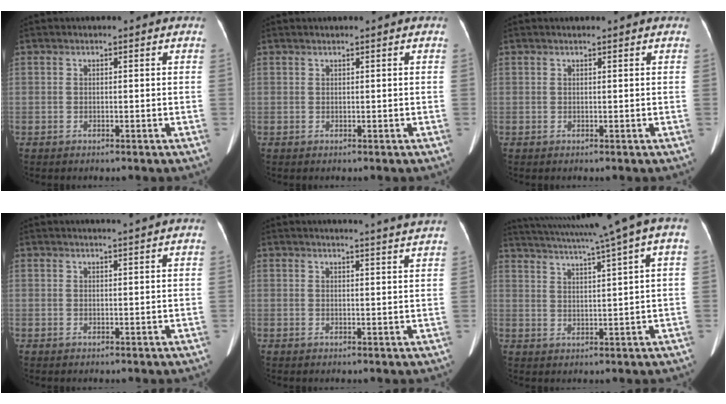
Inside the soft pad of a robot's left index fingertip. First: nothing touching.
{"total": 0.0}
{"total": 0.8, "force": [0.8, -0.2, 0.2], "torque": [-0.007, 0.011, 0.016]}
{"total": 2.6, "force": [2.2, -0.8, 1.0], "torque": [-0.011, 0.004, 0.033]}
{"total": 6.7, "force": [6.2, -1.4, 2.0], "torque": [-0.023, -0.012, 0.058]}
{"total": 13.7, "force": [9.9, -1.3, 9.3], "torque": [-0.162, 0.014, 0.136]}